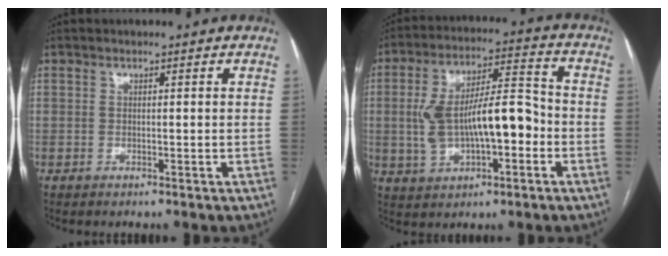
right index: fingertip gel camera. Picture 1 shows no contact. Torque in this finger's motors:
{"motor_torque": [0.56, -0.22, 0.52, 0.21]}